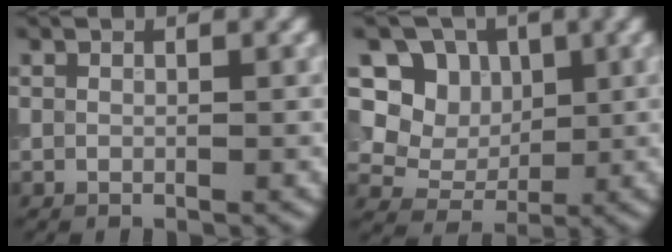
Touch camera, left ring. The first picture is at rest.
{"total": 7.7, "force": [3.2, 6.3, 3.0], "torque": [-0.058, 0.002, 0.049]}